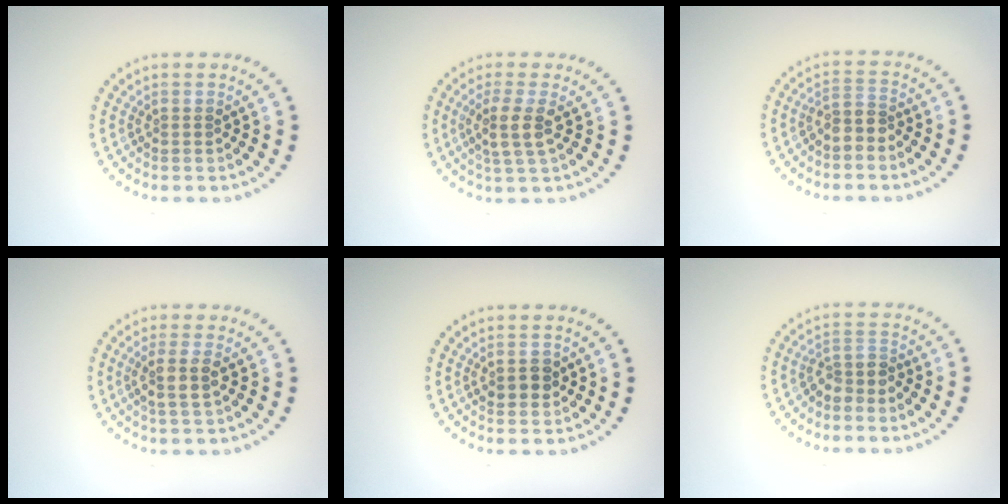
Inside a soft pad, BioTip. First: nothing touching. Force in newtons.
{"total": 2.7, "press": 2.4, "slide": 1.2}
{"total": 2.2, "press": 1.8, "slide": 1.3}
{"total": 2.3, "press": 2.0, "slide": 1.1}
{"total": 1.7, "press": 1.7, "slide": 0.2}
{"total": 2.2, "press": 1.6, "slide": 1.5}